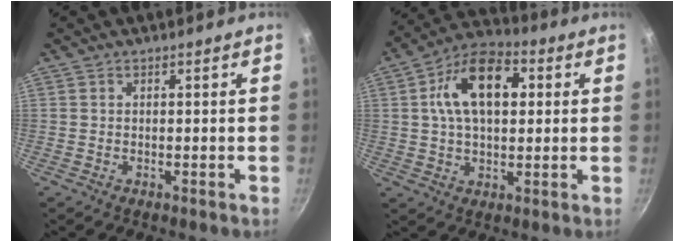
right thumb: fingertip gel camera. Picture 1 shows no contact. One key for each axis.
{"total": 14.8, "fx": 3.3, "fy": 8.6, "fz": 11.6, "tx": -0.188, "ty": 0.018, "tz": 0.048}